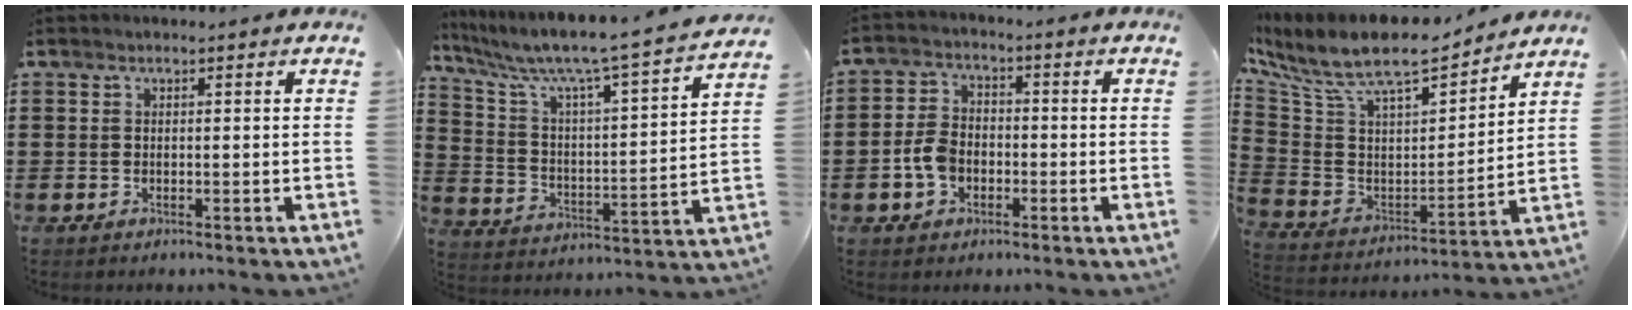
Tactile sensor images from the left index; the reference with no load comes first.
{"total": 7.2, "force": [6.1, -0.1, 3.8], "torque": [-0.104, -0.056, 0.093]}
{"total": 5.1, "force": [-1.6, 3.6, 3.3], "torque": [-0.088, 0.002, -0.037]}
{"total": 10.5, "force": [8.5, 3.1, 5.3], "torque": [-0.140, -0.057, 0.148]}